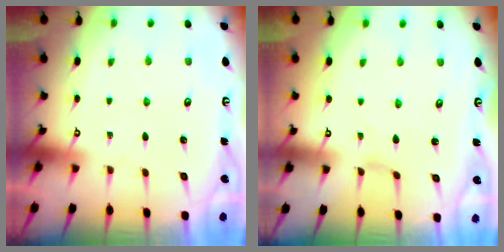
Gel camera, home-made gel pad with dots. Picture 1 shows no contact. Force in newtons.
{"total": 0.7, "press": 0.6, "slide": 0.2}